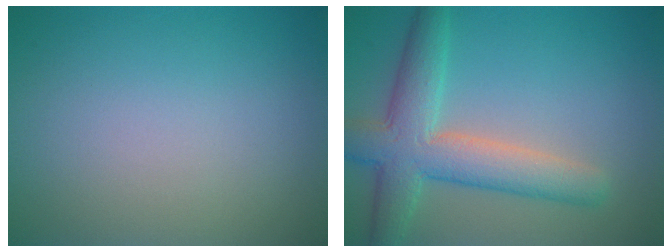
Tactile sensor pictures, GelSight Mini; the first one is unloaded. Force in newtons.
{"total": 6.5, "press": 6.5, "slide": 0.3}